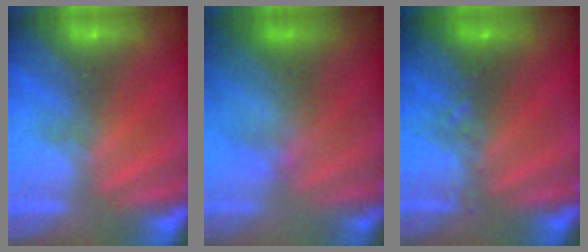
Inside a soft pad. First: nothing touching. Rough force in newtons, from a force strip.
{"total": 4.0}
{"total": 2.9}